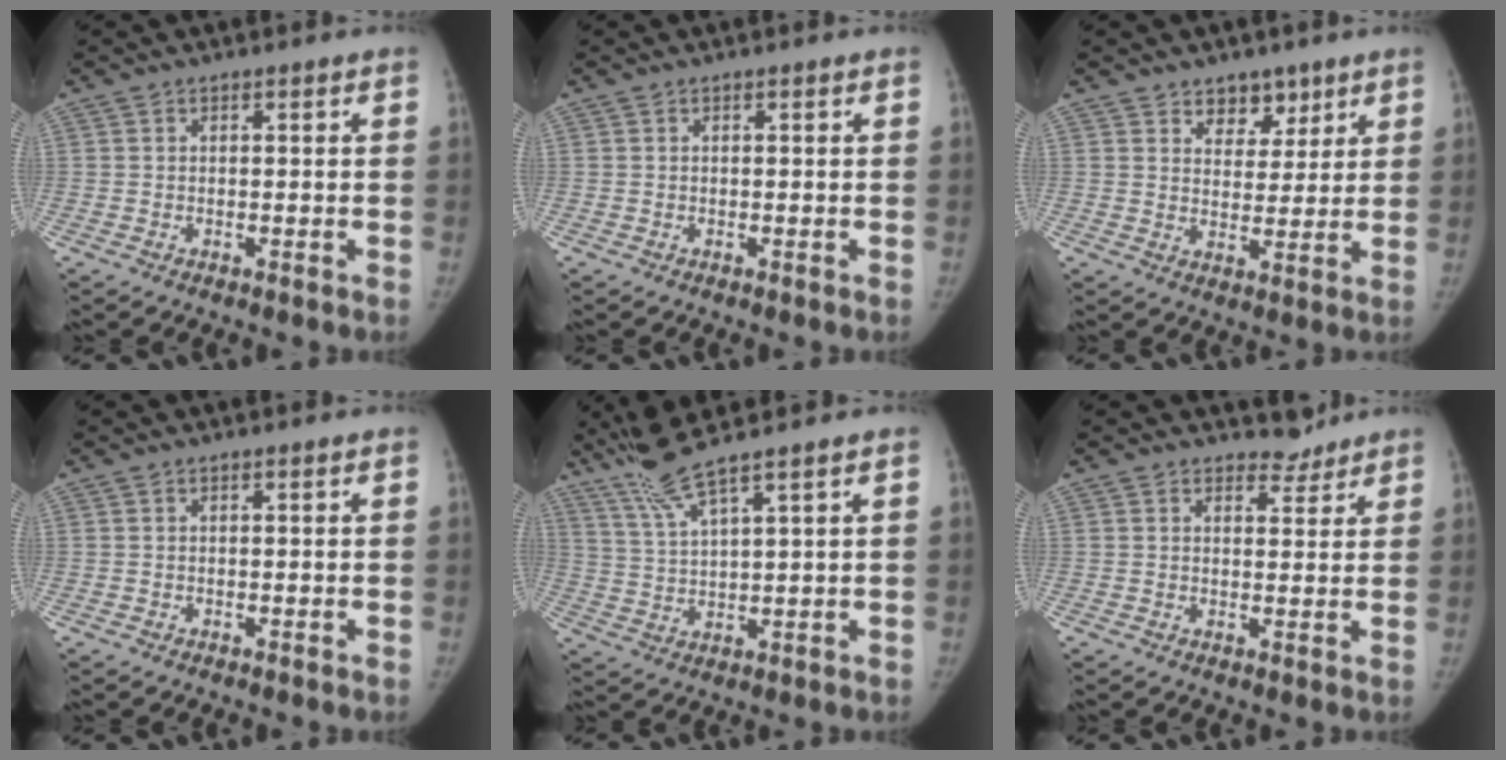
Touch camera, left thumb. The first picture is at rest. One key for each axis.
{"total": 0.0}
{"total": 5.9, "fx": 4.1, "fy": 3.9, "fz": 1.9, "tx": 0.007, "ty": -0.025, "tz": 0.065}
{"total": 0.0}
{"total": 7.3, "fx": 5.8, "fy": -0.6, "fz": 4.4, "tx": -0.095, "ty": -0.025, "tz": 0.126}
{"total": 2.8, "fx": 2.5, "fy": 1.3, "fz": -0.2, "tx": 0.027, "ty": -0.018, "tz": 0.030}